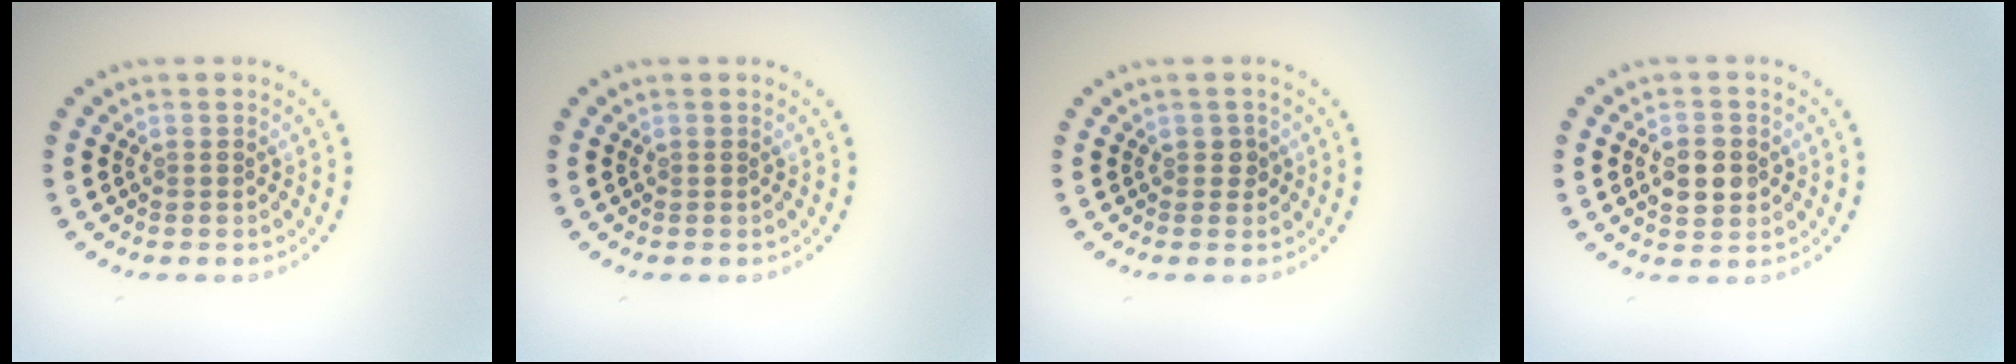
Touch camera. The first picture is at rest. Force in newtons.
{"total": 0.0}
{"total": 1.0, "press": 0.9, "slide": 0.3}
{"total": 3.5, "press": 3.5, "slide": 0.2}